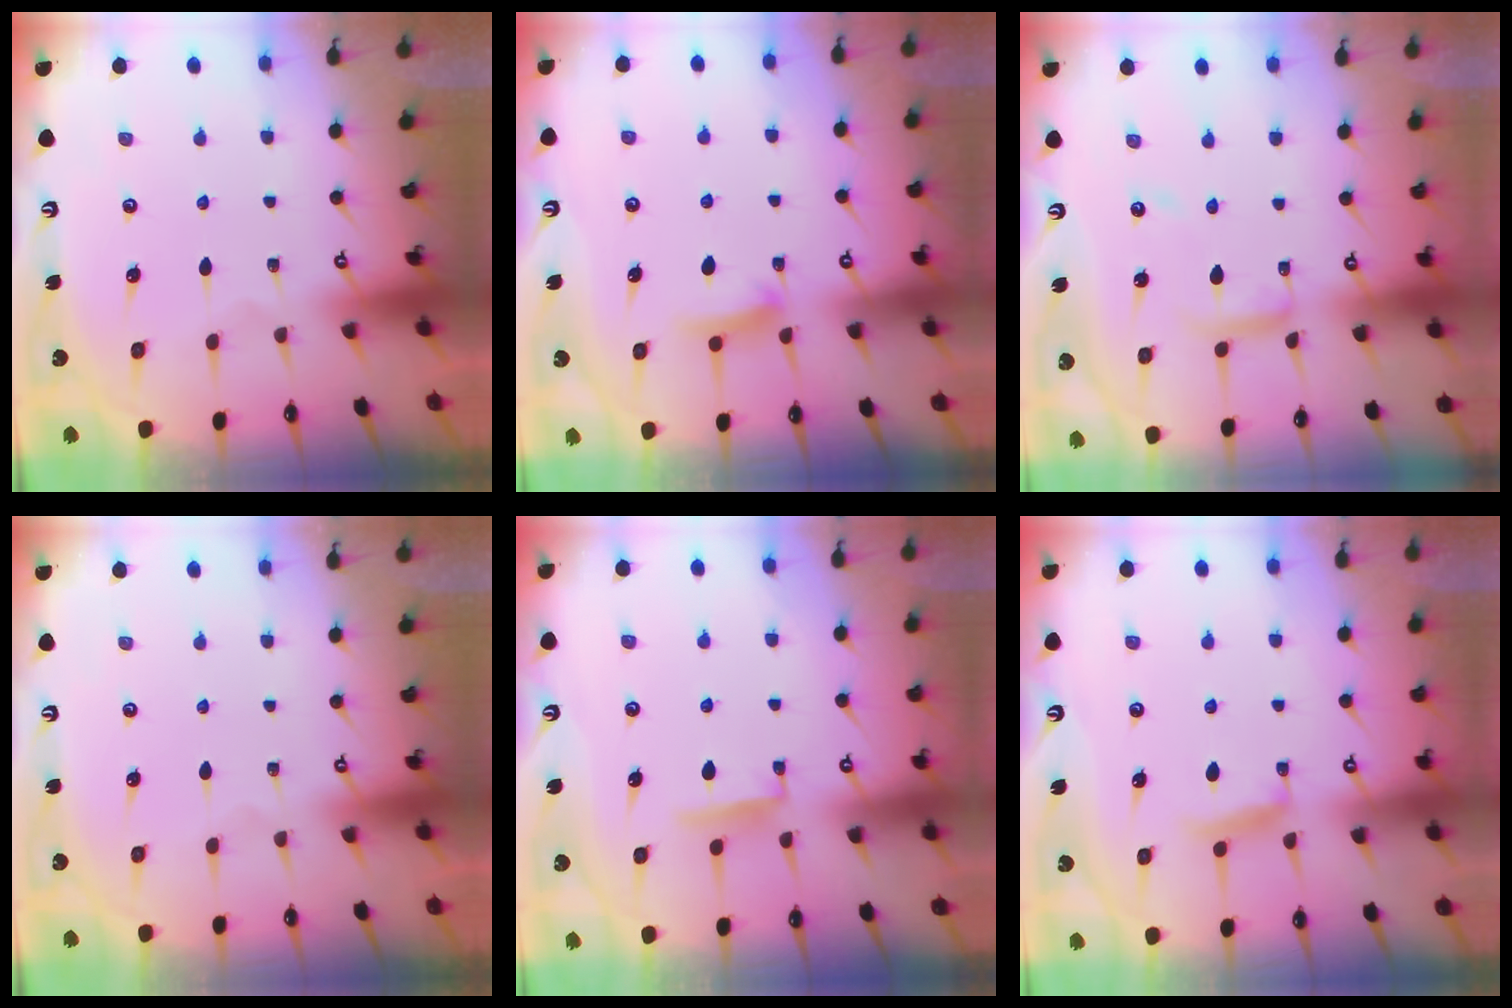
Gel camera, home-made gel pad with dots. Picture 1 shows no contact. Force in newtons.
{"total": 6.8, "press": 6.7, "slide": 0.8}
{"total": 7.7, "press": 7.7, "slide": 0.3}
{"total": 0.0}
{"total": 4.7, "press": 4.7, "slide": 0.7}
{"total": 7.1, "press": 7.1, "slide": 0.9}